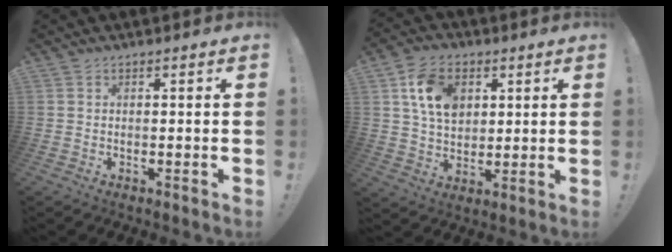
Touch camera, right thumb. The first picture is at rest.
{"total": 12.8, "force": [4.9, 9.2, 7.5], "torque": [-0.122, 0.000, 0.098]}